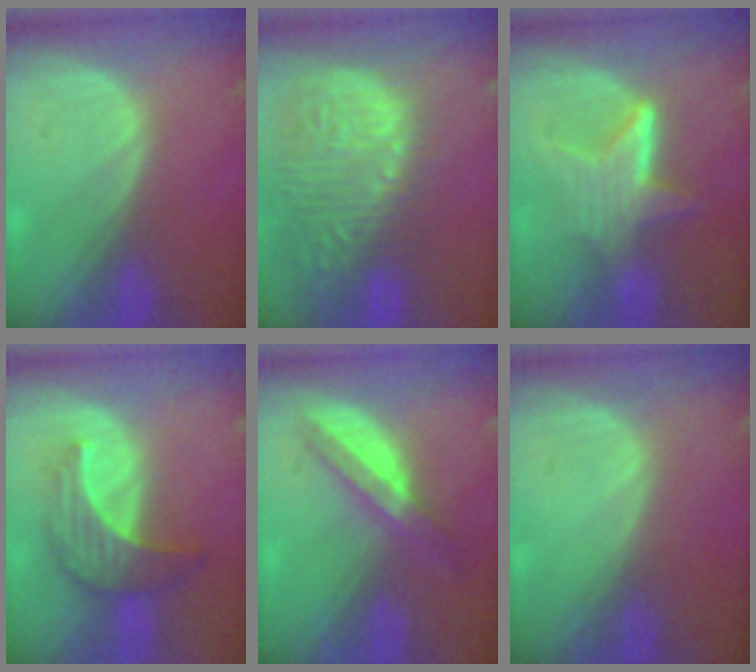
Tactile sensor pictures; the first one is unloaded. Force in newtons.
{"total": 15.3, "press": 12.5, "slide": 8.8}
{"total": 6.7, "press": 6.1, "slide": 2.8}
{"total": 7.0, "press": 6.6, "slide": 2.3}
{"total": 5.8, "press": 5.2, "slide": 2.6}
{"total": 0.0}